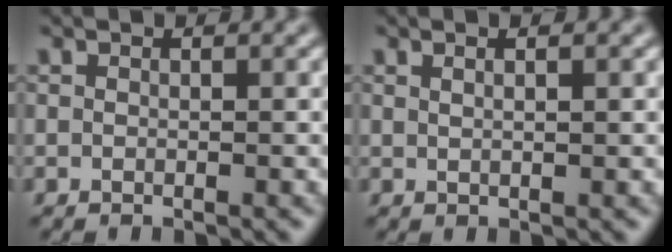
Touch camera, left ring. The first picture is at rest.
{"total": 2.0, "force": [1.1, 0.7, 1.4], "torque": [-0.010, 0.002, 0.000]}